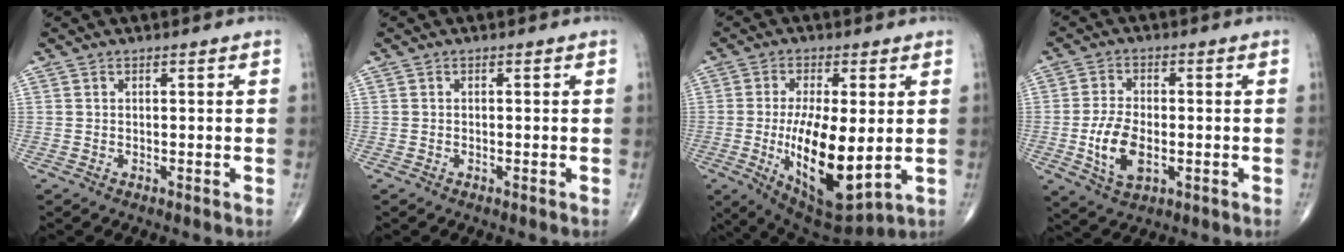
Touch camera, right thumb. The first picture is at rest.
{"total": 0.0}
{"total": 16.2, "force": [-1.6, 6.0, 15.0], "torque": [-0.255, -0.027, -0.010]}
{"total": 8.9, "force": [-1.8, 4.8, 7.2], "torque": [-0.138, 0.000, -0.028]}